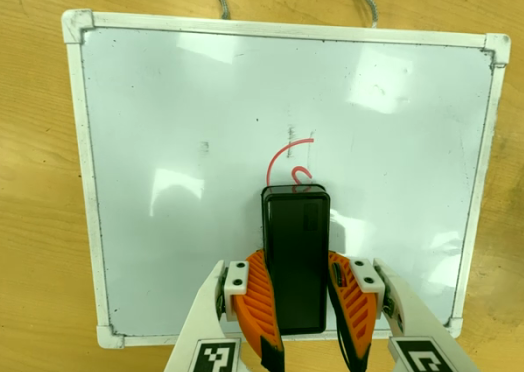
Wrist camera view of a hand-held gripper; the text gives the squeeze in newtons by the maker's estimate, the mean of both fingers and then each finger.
{"total": 10.3, "left": 9.4, "right": 11.2}